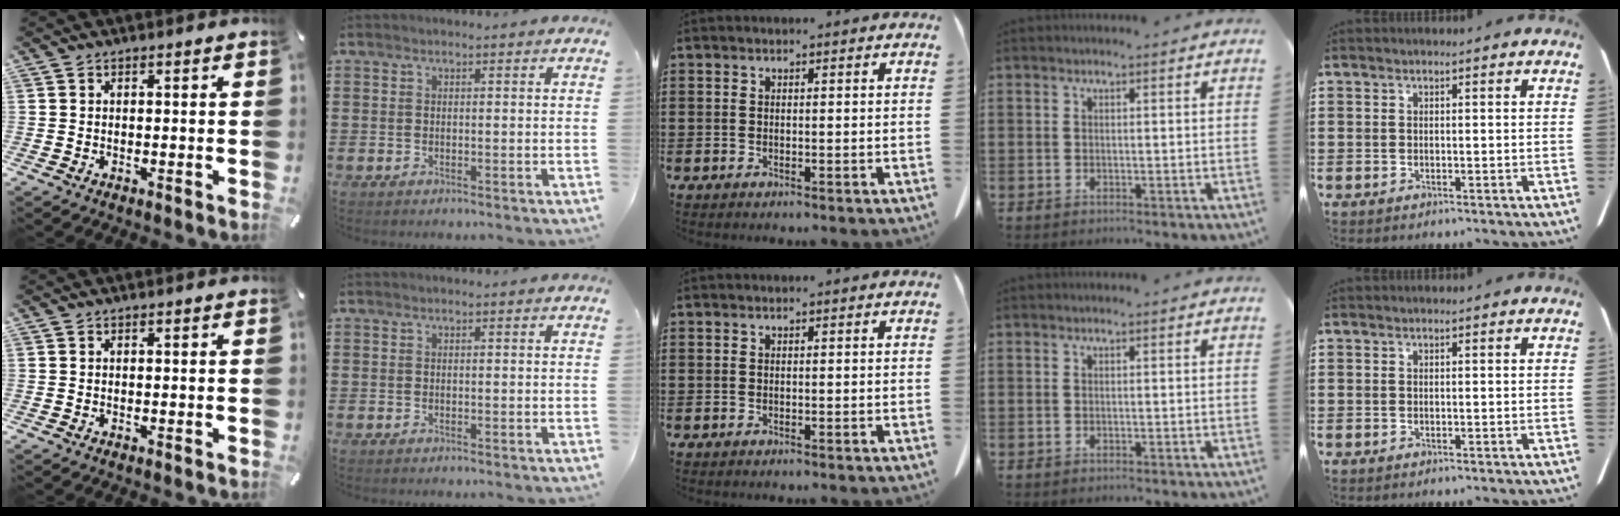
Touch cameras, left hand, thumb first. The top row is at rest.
{}